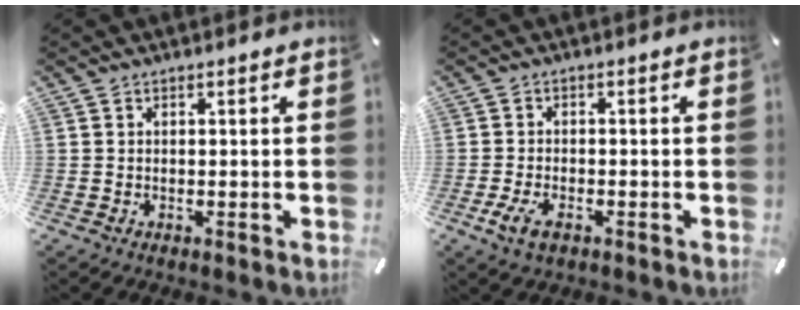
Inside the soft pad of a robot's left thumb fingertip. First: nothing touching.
{"total": 4.1, "force": [-2.1, 2.1, 2.8], "torque": [-0.074, 0.000, -0.043]}